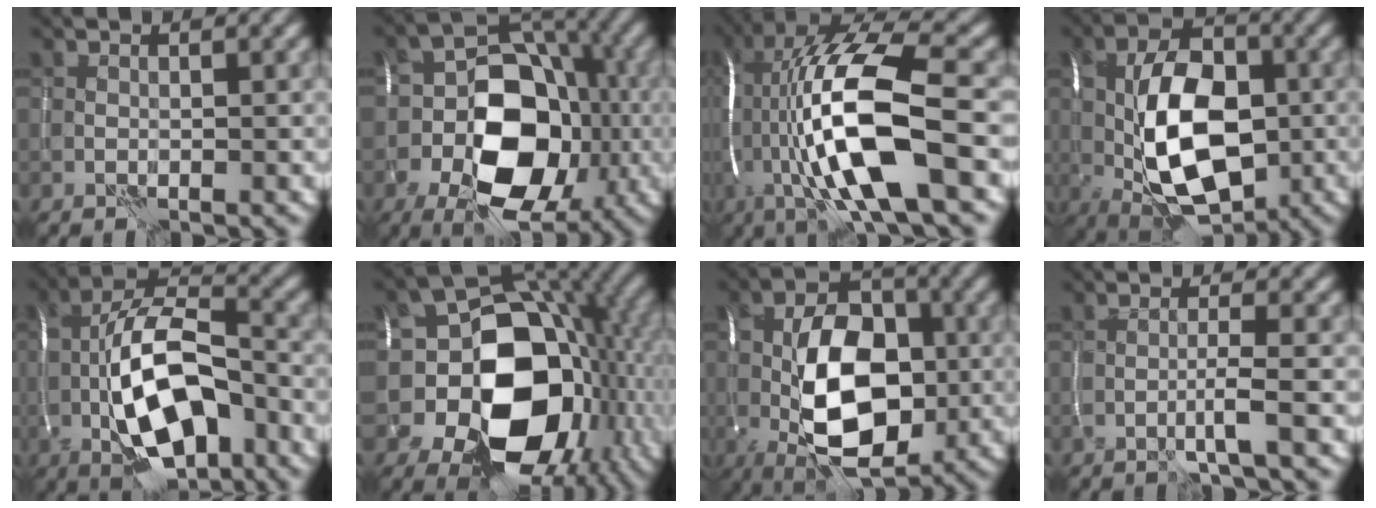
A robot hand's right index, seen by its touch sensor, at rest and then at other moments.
{"total": 12.9, "force": [-3.9, 8.2, 9.1], "torque": [-0.125, -0.003, -0.069]}
{"total": 15.2, "force": [-2.1, 4.4, 14.4], "torque": [-0.282, 0.026, -0.039]}
{"total": 11.7, "force": [-1.4, 6.6, 9.6], "torque": [-0.160, 0.008, -0.033]}
{"total": 12.5, "force": [-3.7, 6.0, 10.2], "torque": [-0.184, 0.009, -0.077]}
{"total": 15.2, "force": [-2.6, 10.8, 10.4], "torque": [-0.134, -0.009, -0.048]}
{"total": 12.2, "force": [-1.7, 7.0, 9.8], "torque": [-0.150, 0.011, -0.041]}
{"total": 2.1, "force": [-0.6, 0.1, 2.1], "torque": [-0.034, 0.002, -0.018]}